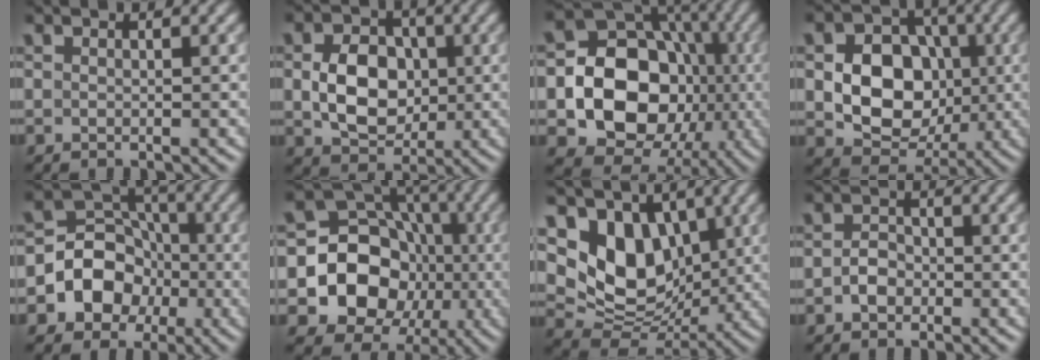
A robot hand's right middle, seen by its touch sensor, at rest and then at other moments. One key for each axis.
{"total": 6.1, "fx": 0.0, "fy": 4.6, "fz": 4.1, "tx": -0.076, "ty": -0.003, "tz": 0.003}
{"total": 14.5, "fx": -2.6, "fy": 11.9, "fz": 7.8, "tx": -0.108, "ty": -0.011, "tz": -0.067}
{"total": 8.9, "fx": -0.5, "fy": 7.0, "fz": 5.5, "tx": -0.081, "ty": 0.003, "tz": -0.018}
{"total": 6.7, "fx": -2.0, "fy": 5.7, "fz": 2.8, "tx": -0.021, "ty": 0.007, "tz": -0.060}
{"total": 12.6, "fx": -2.4, "fy": 11.0, "fz": 5.5, "tx": -0.075, "ty": -0.003, "tz": -0.069}
{"total": 8.0, "fx": 2.4, "fy": 6.0, "fz": 4.7, "tx": -0.083, "ty": -0.023, "tz": 0.039}
{"total": 1.8, "fx": -0.7, "fy": 1.4, "fz": 1.0, "tx": -0.018, "ty": 0.003, "tz": -0.017}